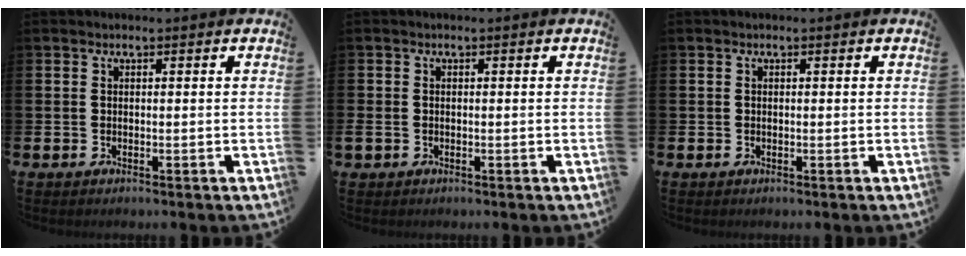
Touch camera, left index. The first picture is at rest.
{"total": 0.9, "force": [-0.2, 0.7, 0.5], "torque": [-0.010, 0.005, -0.005]}
{"total": 0.0}